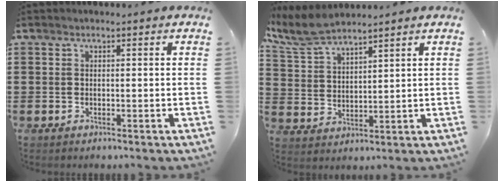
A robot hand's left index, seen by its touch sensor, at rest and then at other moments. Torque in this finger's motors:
{"motor_torque": [2.14, 0.00, 0.78, 0.16]}